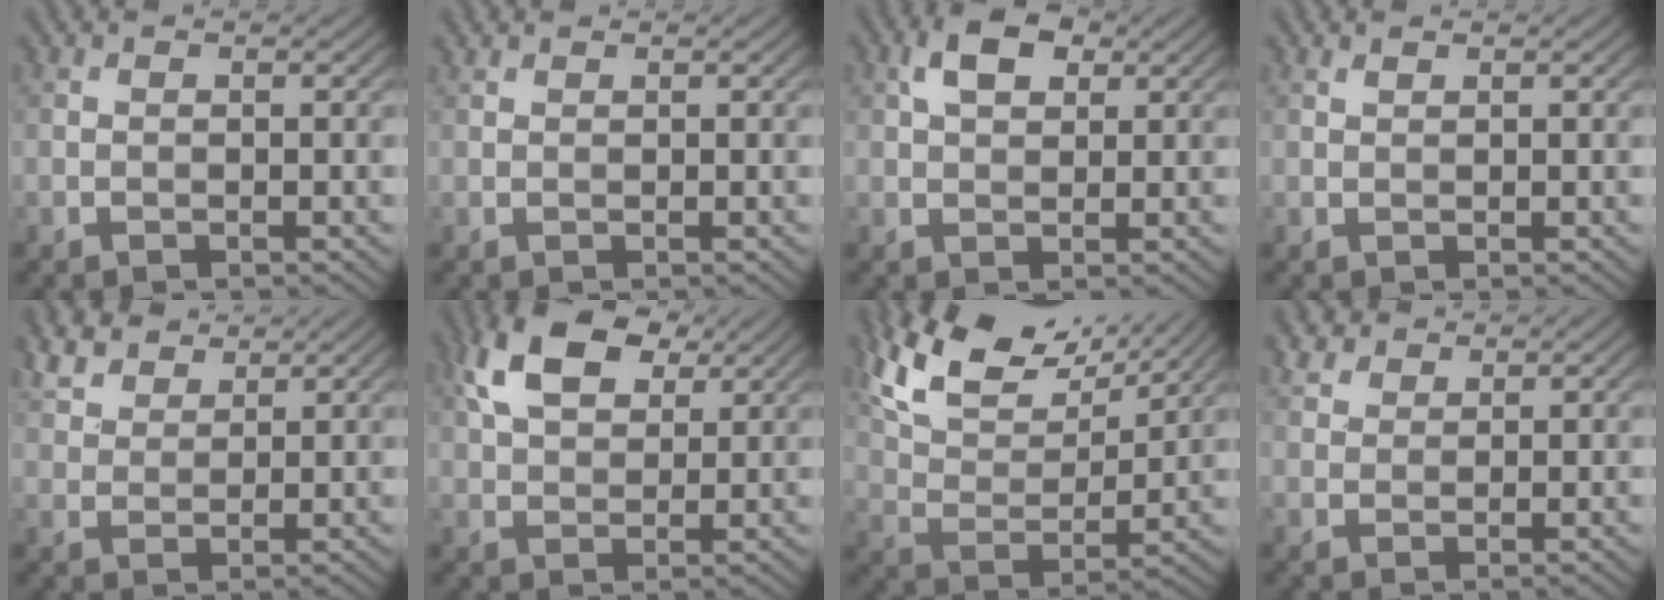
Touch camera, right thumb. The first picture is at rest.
{"total": 0.6, "force": [0.6, 0.1, 0.1], "torque": [-0.006, 0.003, 0.016]}
{"total": 4.7, "force": [2.0, 2.8, 3.3], "torque": [-0.064, 0.008, 0.030]}
{"total": 0.6, "force": [0.5, 0.1, 0.3], "torque": [-0.008, 0.001, 0.012]}
{"total": 5.9, "force": [4.6, 2.5, 2.6], "torque": [-0.068, 0.012, 0.096]}
{"total": 10.0, "force": [5.1, 5.5, 6.7], "torque": [-0.148, 0.016, 0.097]}
{"total": 14.2, "force": [9.8, 5.9, 8.4], "torque": [-0.187, 0.013, 0.165]}
{"total": 2.9, "force": [2.3, 1.5, 1.0], "torque": [-0.026, 0.007, 0.051]}